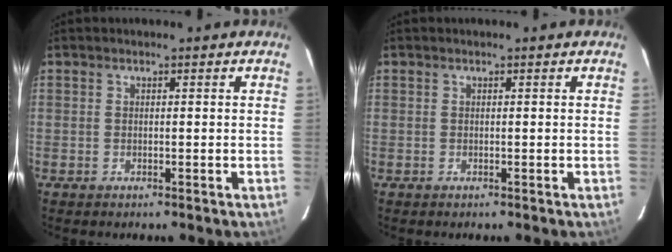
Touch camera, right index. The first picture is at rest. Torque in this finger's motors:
{"motor_torque": [0.00, 0.00, 0.00, 0.00]}